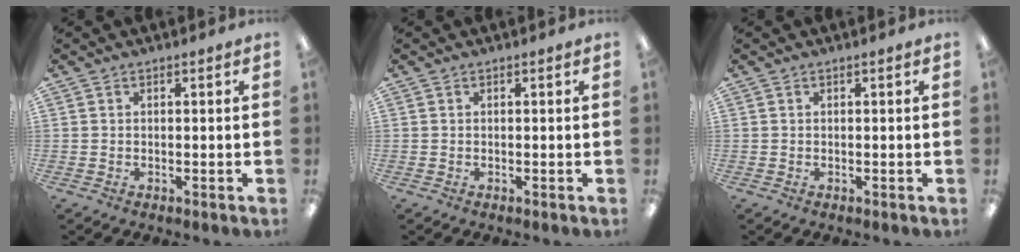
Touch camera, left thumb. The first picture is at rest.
{"total": 0.0}
{"total": 0.0}